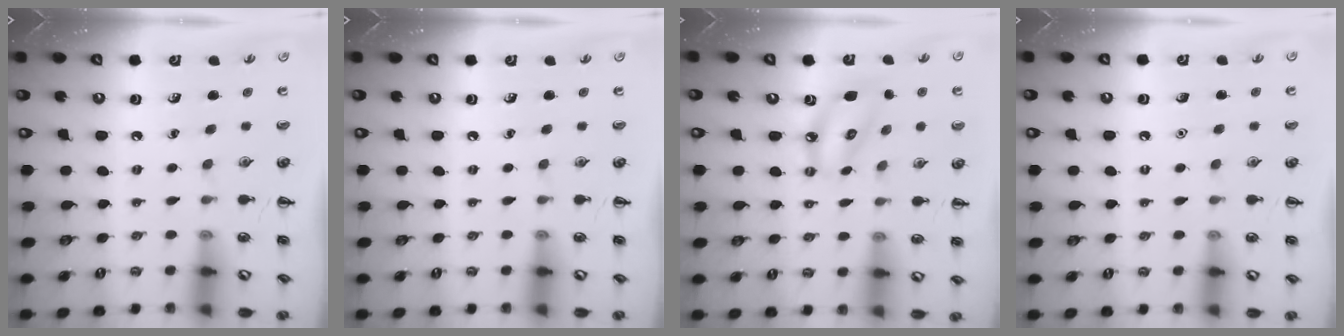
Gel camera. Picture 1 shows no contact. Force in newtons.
{"total": 0.0}
{"total": 9.8, "press": 9.4, "slide": 2.4}
{"total": 1.6, "press": 1.6, "slide": 0.1}